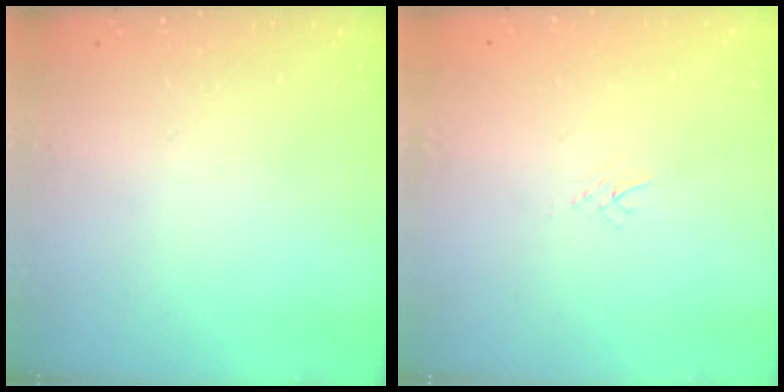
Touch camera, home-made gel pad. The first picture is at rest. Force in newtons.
{"total": 3.3, "press": 3.3, "slide": 0.4}